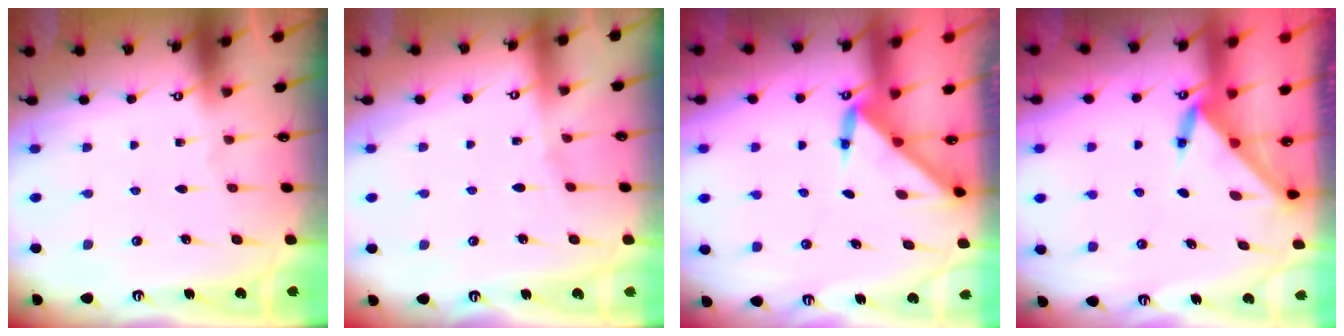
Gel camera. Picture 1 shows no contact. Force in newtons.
{"total": 2.9, "press": 2.9, "slide": 0.5}
{"total": 2.9, "press": 2.9, "slide": 0.2}
{"total": 3.6, "press": 3.6, "slide": 0.3}